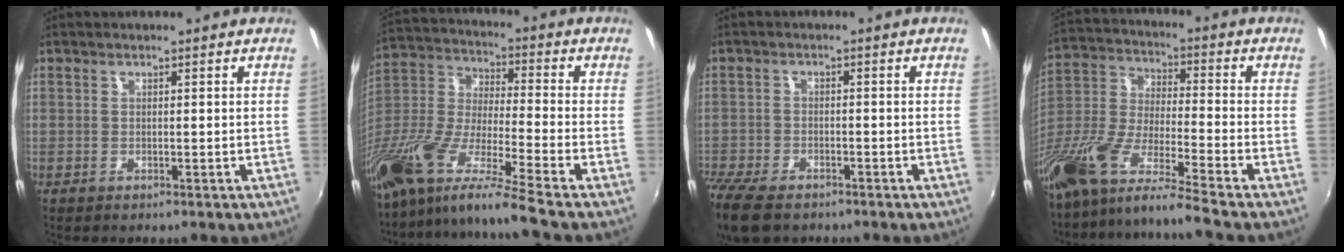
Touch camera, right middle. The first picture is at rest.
{"total": 21.4, "force": [-15.9, 0.1, 14.3], "torque": [-0.258, -0.043, -0.302]}
{"total": 10.2, "force": [-7.8, 4.2, 5.1], "torque": [-0.143, -0.040, -0.148]}
{"total": 17.4, "force": [-13.4, 0.4, 11.0], "torque": [-0.209, -0.038, -0.263]}